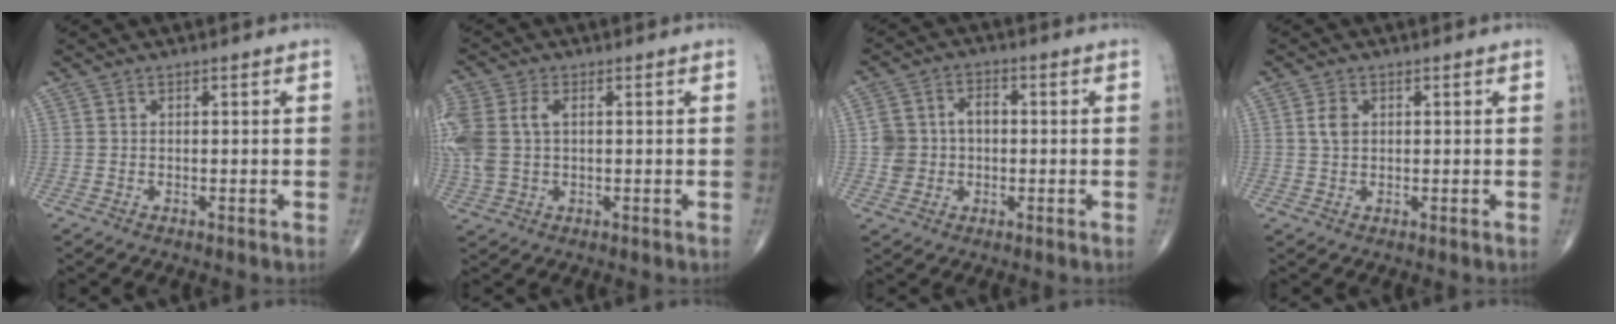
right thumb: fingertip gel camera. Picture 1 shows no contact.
{"total": 11.2, "force": [1.3, 7.3, 8.5], "torque": [-0.235, 0.015, 0.029]}
{"total": 7.1, "force": [-0.2, 6.0, 3.8], "torque": [-0.054, 0.025, -0.008]}
{"total": 2.4, "force": [0.6, 1.6, 1.7], "torque": [-0.033, 0.001, 0.011]}